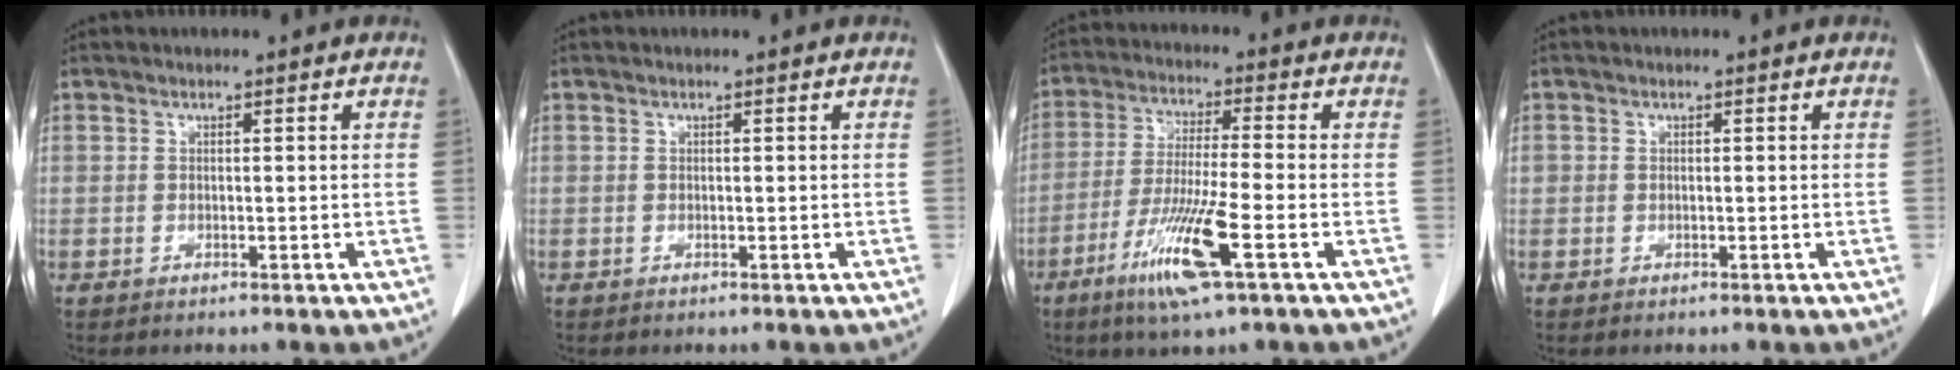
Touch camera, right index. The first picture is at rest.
{"total": 0.0}
{"total": 11.3, "force": [-5.2, 0.0, 10.1], "torque": [-0.202, -0.023, -0.098]}
{"total": 0.6, "force": [0.1, 0.6, 0.1], "torque": [0.006, 0.008, 0.004]}